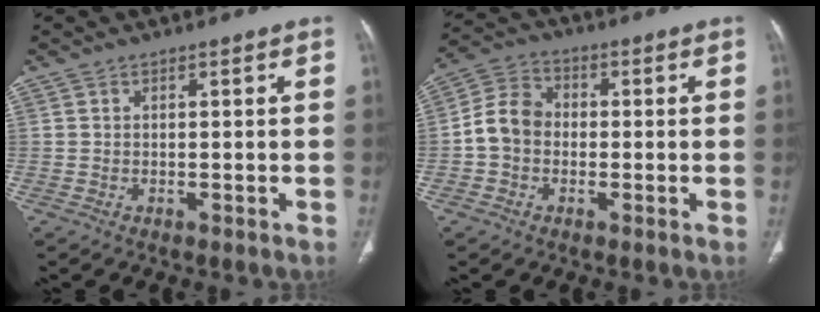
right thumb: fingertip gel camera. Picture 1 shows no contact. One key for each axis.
{"total": 7.7, "fx": -0.9, "fy": 6.4, "fz": 4.3, "tx": -0.069, "ty": 0.028, "tz": -0.030}